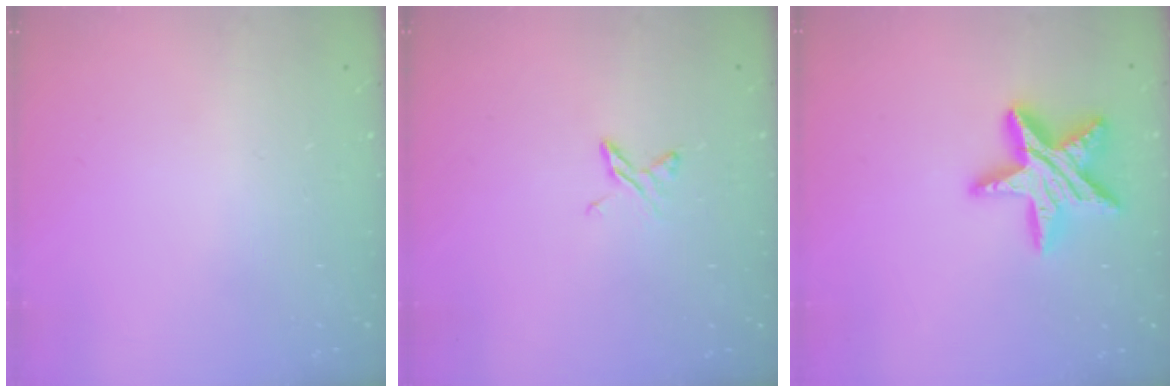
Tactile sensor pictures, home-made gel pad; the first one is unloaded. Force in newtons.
{"total": 4.2, "press": 4.2, "slide": 0.6}
{"total": 16.4, "press": 16.4, "slide": 1.0}